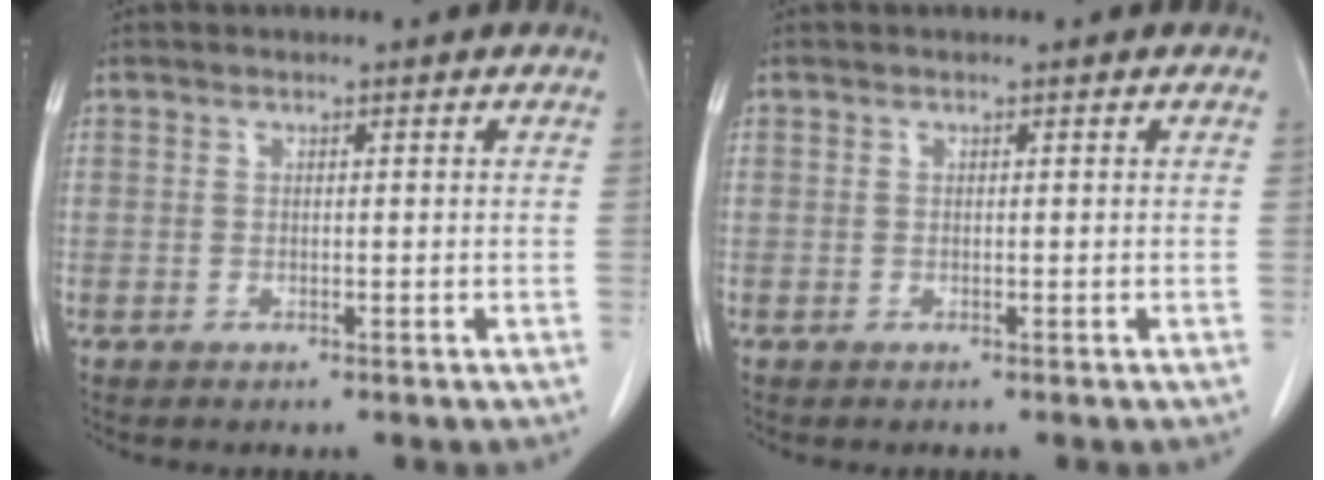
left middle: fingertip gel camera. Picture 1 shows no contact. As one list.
[{"total": 0.0}]